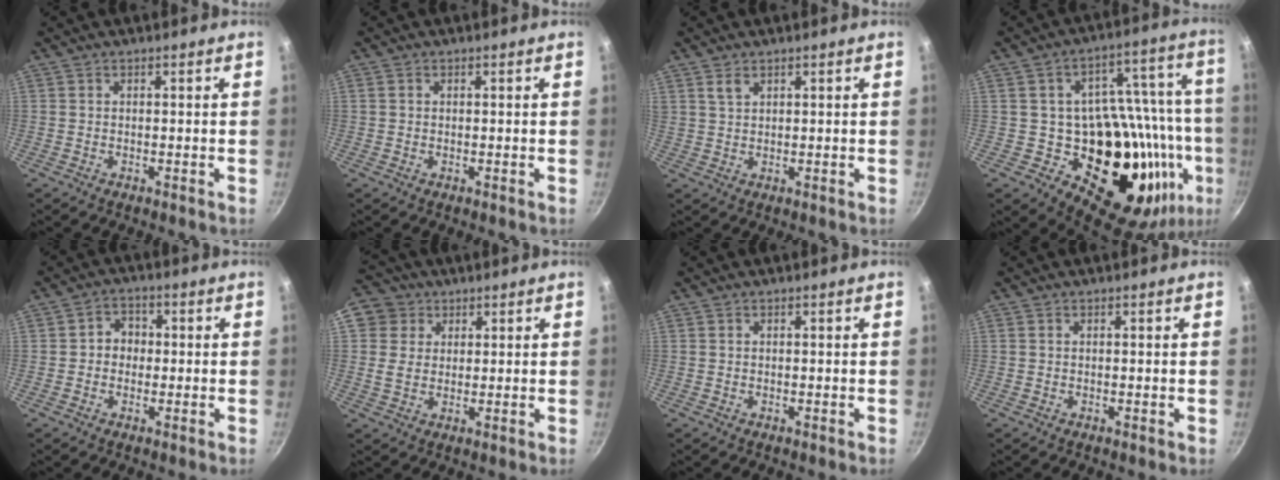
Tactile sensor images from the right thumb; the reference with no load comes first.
{"total": 0.7, "force": [0.1, 0.6, 0.2], "torque": [-0.003, 0.002, 0.001]}
{"total": 2.4, "force": [1.5, 1.2, 1.5], "torque": [-0.027, -0.001, 0.033]}
{"total": 28.0, "force": [-6.7, 16.7, 21.4], "torque": [-0.260, 0.010, -0.085]}
{"total": 4.2, "force": [-0.2, 3.8, 2.0], "torque": [-0.001, 0.011, -0.010]}
{"total": 8.2, "force": [3.1, 7.1, 2.8], "torque": [-0.035, 0.001, 0.045]}
{"total": 0.0}
{"total": 0.0}